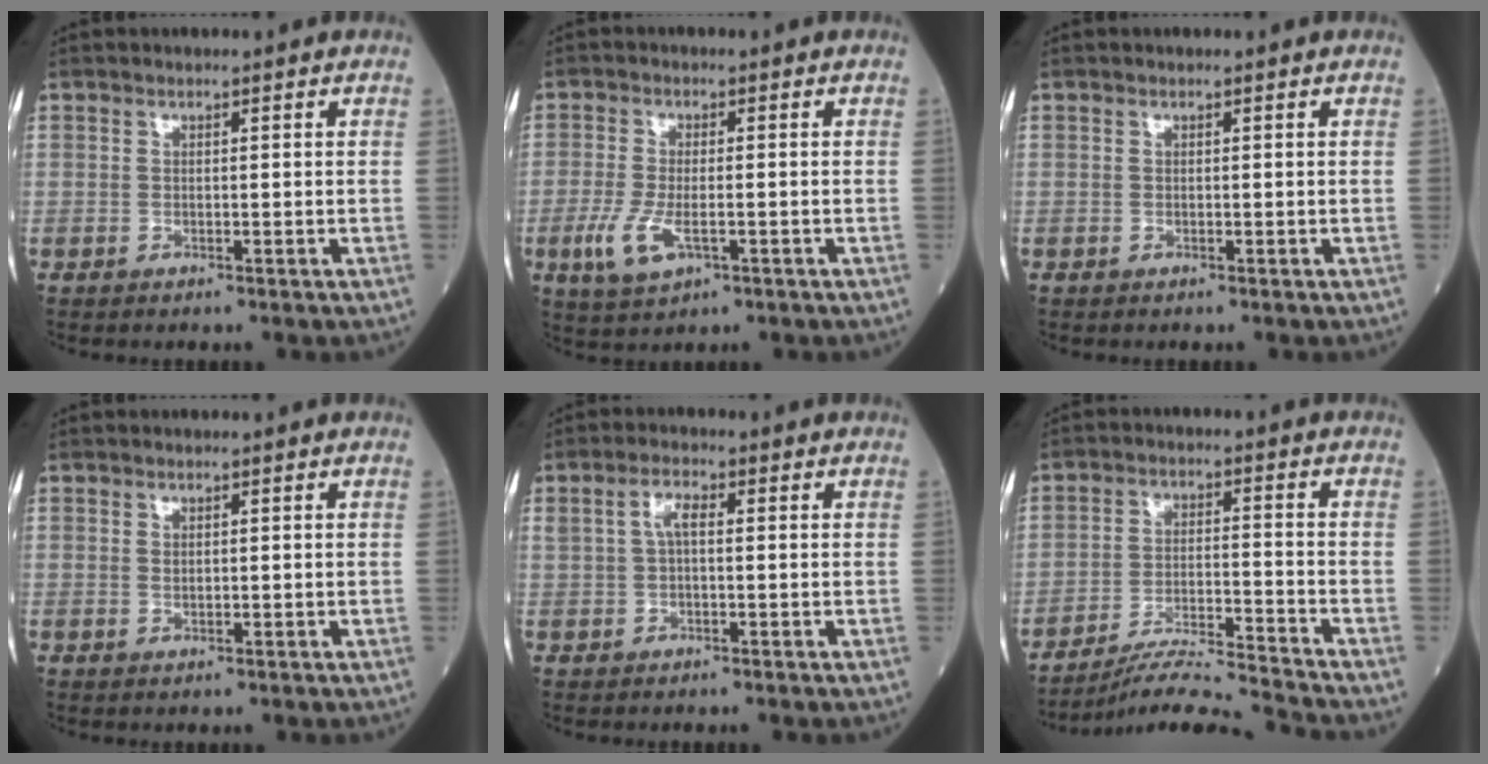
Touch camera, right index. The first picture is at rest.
{"total": 6.0, "force": [-2.0, 2.3, 5.2], "torque": [-0.113, -0.012, -0.032]}
{"total": 0.0}
{"total": 0.7, "force": [0.4, 0.4, 0.5], "torque": [-0.009, -0.005, 0.009]}
{"total": 3.0, "force": [0.6, 1.2, 2.7], "torque": [-0.057, 0.017, 0.013]}
{"total": 9.9, "force": [-9.4, -2.5, 1.9], "torque": [-0.026, -0.006, -0.167]}